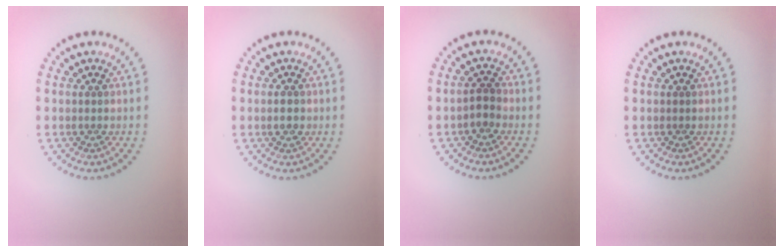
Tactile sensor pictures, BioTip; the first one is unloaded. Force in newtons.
{"total": 1.1, "press": 1.1, "slide": 0.1}
{"total": 1.3, "press": 1.1, "slide": 0.6}
{"total": 0.0}